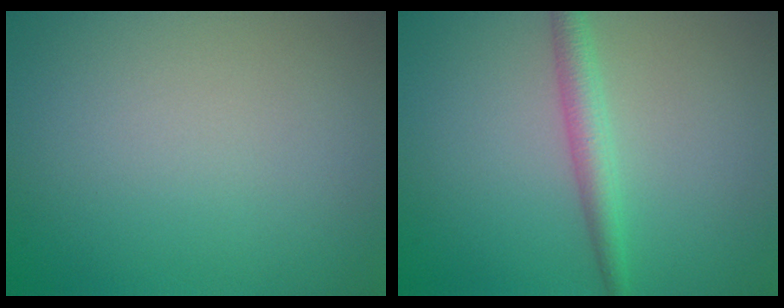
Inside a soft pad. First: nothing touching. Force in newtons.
{"total": 2.5, "press": 2.5, "slide": 0.0}